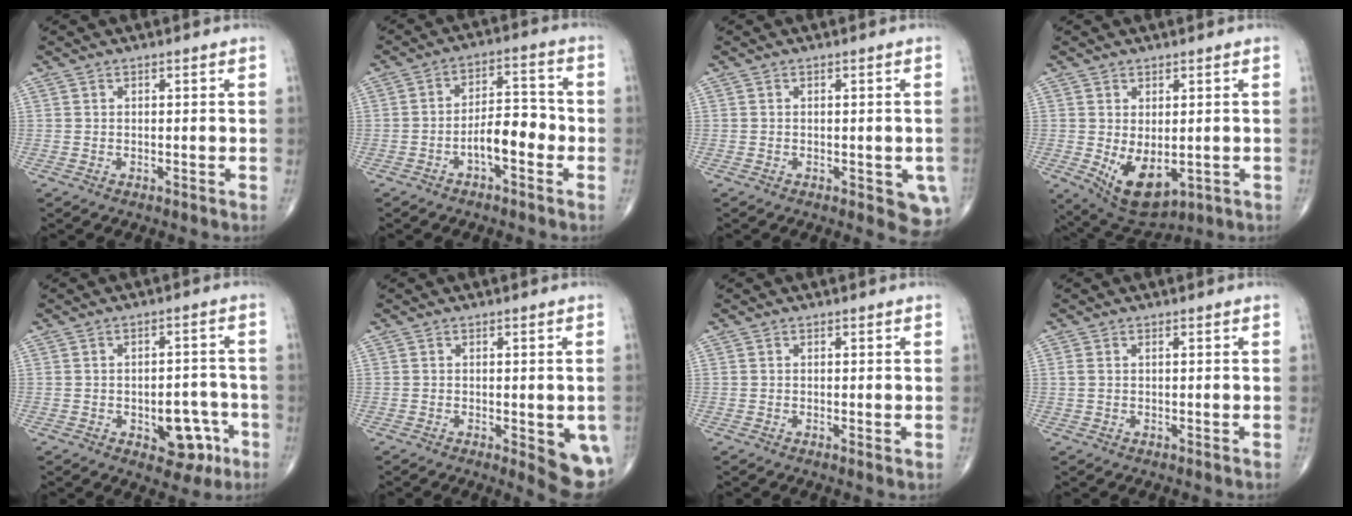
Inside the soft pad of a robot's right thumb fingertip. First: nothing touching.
{"total": 7.8, "force": [-2.7, 3.5, 6.5], "torque": [-0.092, 0.036, -0.050]}
{"total": 5.5, "force": [-1.6, 2.3, 4.7], "torque": [-0.035, -0.008, -0.017]}
{"total": 9.1, "force": [-1.4, 5.1, 7.4], "torque": [-0.110, -0.012, 0.000]}
{"total": 8.9, "force": [-3.5, 5.2, 6.3], "torque": [-0.048, 0.028, -0.037]}
{"total": 8.0, "force": [-2.2, 2.7, 7.2], "torque": [-0.069, -0.014, -0.024]}
{"total": 0.7, "force": [-0.1, 0.2, 0.6], "torque": [-0.015, -0.004, -0.004]}
{"total": 1.2, "force": [0.2, 0.6, 1.0], "torque": [-0.033, 0.010, 0.007]}